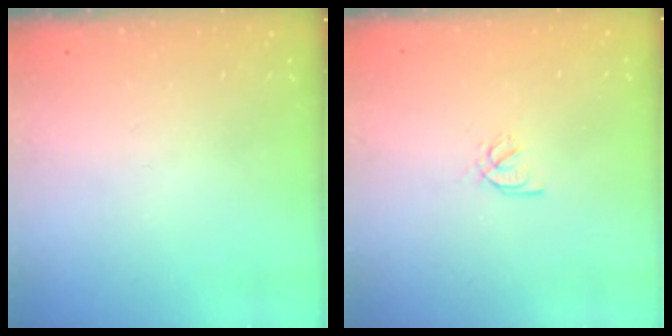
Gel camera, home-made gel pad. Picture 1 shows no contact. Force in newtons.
{"total": 2.2, "press": 2.2, "slide": 0.0}